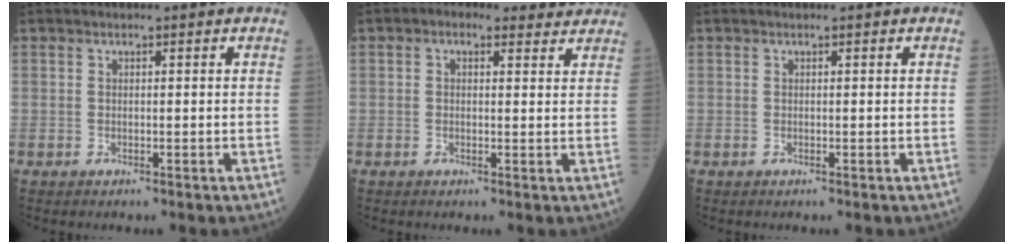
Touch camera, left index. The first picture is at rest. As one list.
[{"total": 4.9, "force": [3.5, 2.8, 2.0], "torque": [-0.025, 0.025, 0.042]}, {"total": 0.0}]